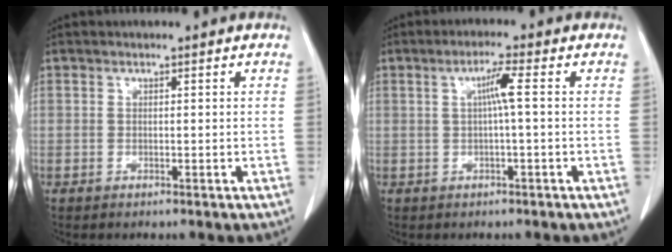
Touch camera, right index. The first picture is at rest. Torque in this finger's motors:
{"motor_torque": [0.27, -0.07, 0.19, 0.05]}